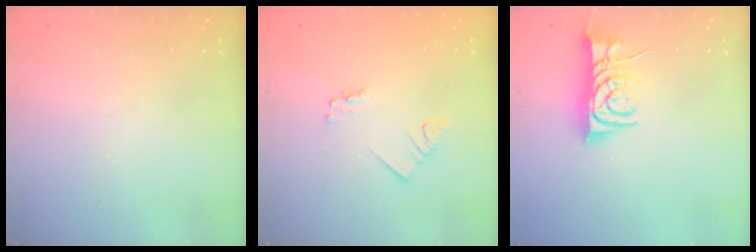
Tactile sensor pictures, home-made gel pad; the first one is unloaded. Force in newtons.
{"total": 1.8, "press": 1.7, "slide": 0.2}
{"total": 9.1, "press": 9.1, "slide": 0.5}